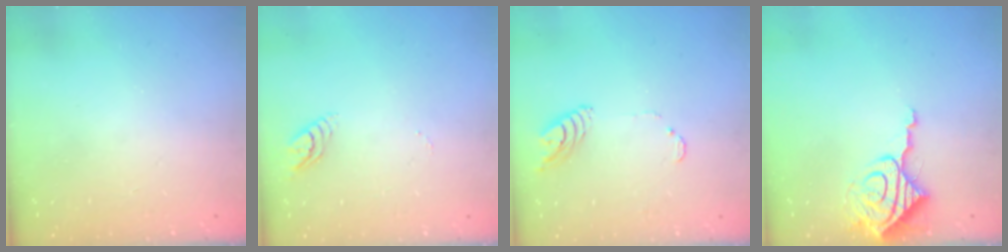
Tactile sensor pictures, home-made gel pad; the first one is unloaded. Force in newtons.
{"total": 3.8, "press": 3.8, "slide": 0.6}
{"total": 7.7, "press": 7.7, "slide": 0.8}
{"total": 9.6, "press": 9.6, "slide": 0.5}